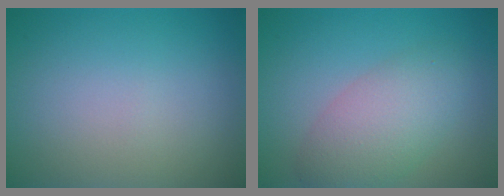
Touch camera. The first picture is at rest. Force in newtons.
{"total": 5.0, "press": 5.0, "slide": 0.3}